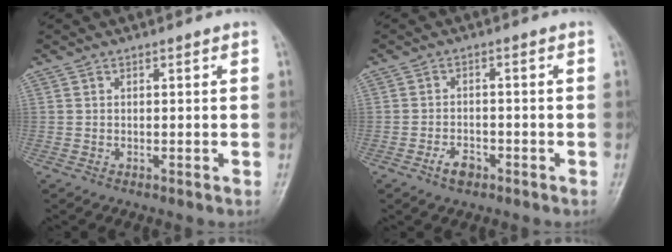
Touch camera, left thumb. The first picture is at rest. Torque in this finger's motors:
{"motor_torque": [-0.13, 0.22, 0.21, 0.13, 0.00]}